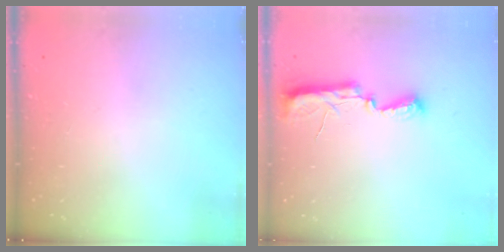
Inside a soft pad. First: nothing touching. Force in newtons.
{"total": 7.4, "press": 7.4, "slide": 0.7}